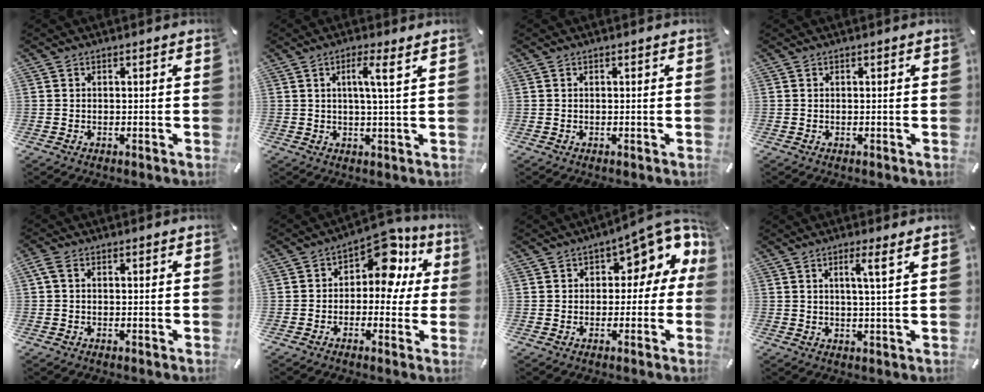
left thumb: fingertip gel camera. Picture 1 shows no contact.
{"total": 5.8, "force": [1.9, 0.0, 5.4], "torque": [-0.103, -0.004, 0.025]}
{"total": 0.0}
{"total": 0.0}
{"total": 1.6, "force": [0.1, 0.8, 1.4], "torque": [-0.037, 0.002, -0.001]}
{"total": 11.6, "force": [4.6, 6.7, 8.3], "torque": [-0.115, -0.027, 0.078]}
{"total": 8.5, "force": [4.3, 4.9, 5.3], "torque": [-0.060, -0.033, 0.070]}
{"total": 4.7, "force": [2.0, -0.4, 4.3], "torque": [-0.088, -0.003, 0.029]}